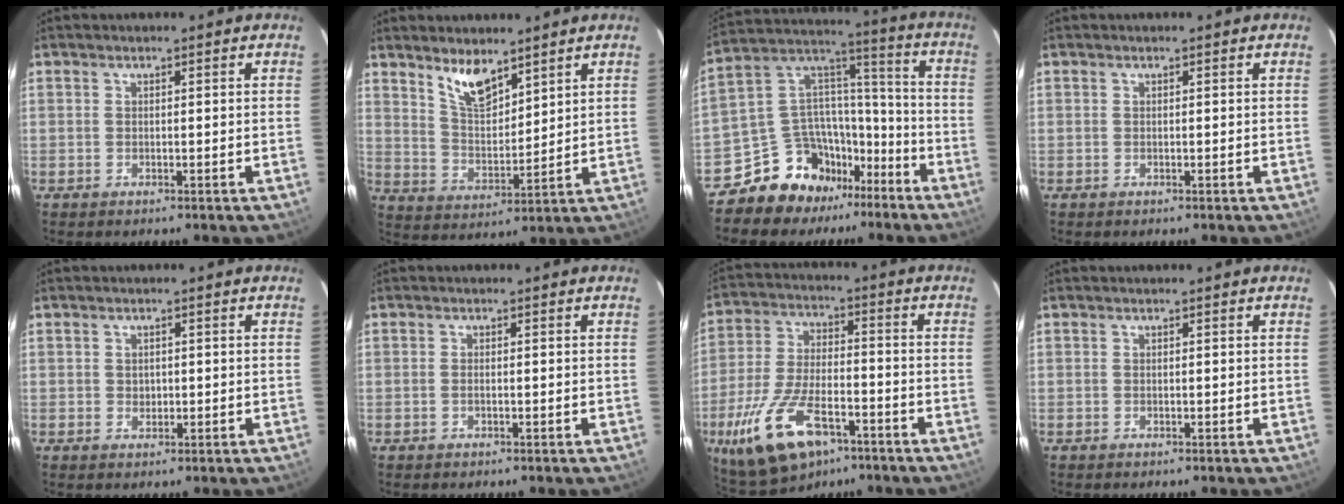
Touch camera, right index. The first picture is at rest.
{"total": 8.0, "force": [5.9, 2.8, 4.7], "torque": [-0.084, -0.002, 0.118]}
{"total": 14.5, "force": [-10.8, 8.9, 4.1], "torque": [-0.093, 0.074, -0.176]}
{"total": 0.0}
{"total": 1.4, "force": [0.2, 1.2, 0.6], "torque": [-0.006, 0.002, 0.005]}
{"total": 0.6, "force": [0.0, 0.2, 0.5], "torque": [-0.012, 0.001, -0.002]}
{"total": 17.3, "force": [-9.5, 8.1, 11.9], "torque": [-0.258, -0.028, -0.169]}
{"total": 0.0}